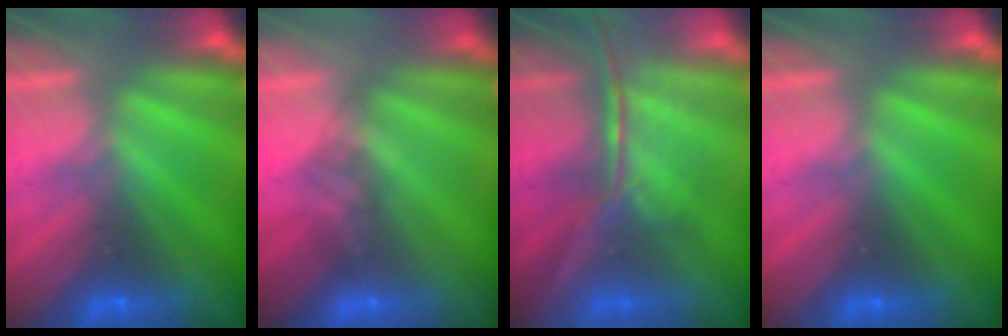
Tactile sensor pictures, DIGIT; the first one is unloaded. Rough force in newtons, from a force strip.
{"total": 1.6}
{"total": 1.6}
{"total": 0.0}